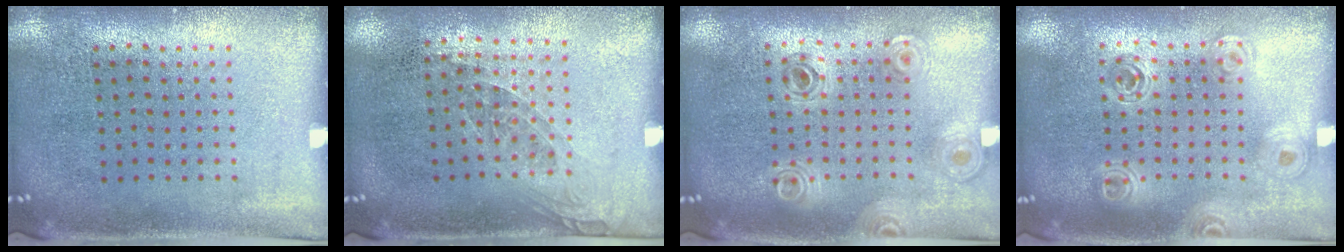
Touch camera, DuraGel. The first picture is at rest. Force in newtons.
{"total": 1.0, "press": 0.7, "slide": 0.7}
{"total": 0.9, "press": 0.9, "slide": 0.2}
{"total": 1.4, "press": 1.3, "slide": 0.6}